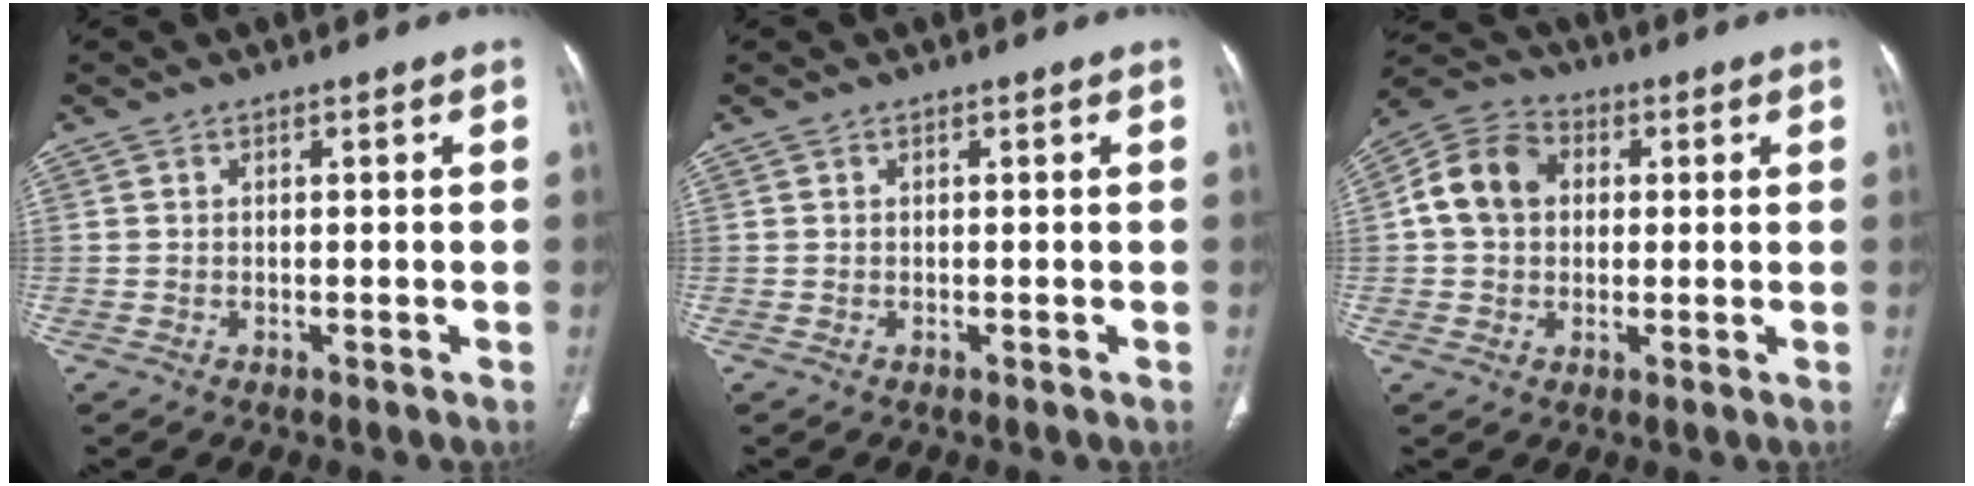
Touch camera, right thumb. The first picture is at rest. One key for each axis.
{"total": 0.0}
{"total": 10.1, "fx": 1.4, "fy": 8.0, "fz": 6.0, "tx": -0.099, "ty": 0.023, "tz": 0.016}